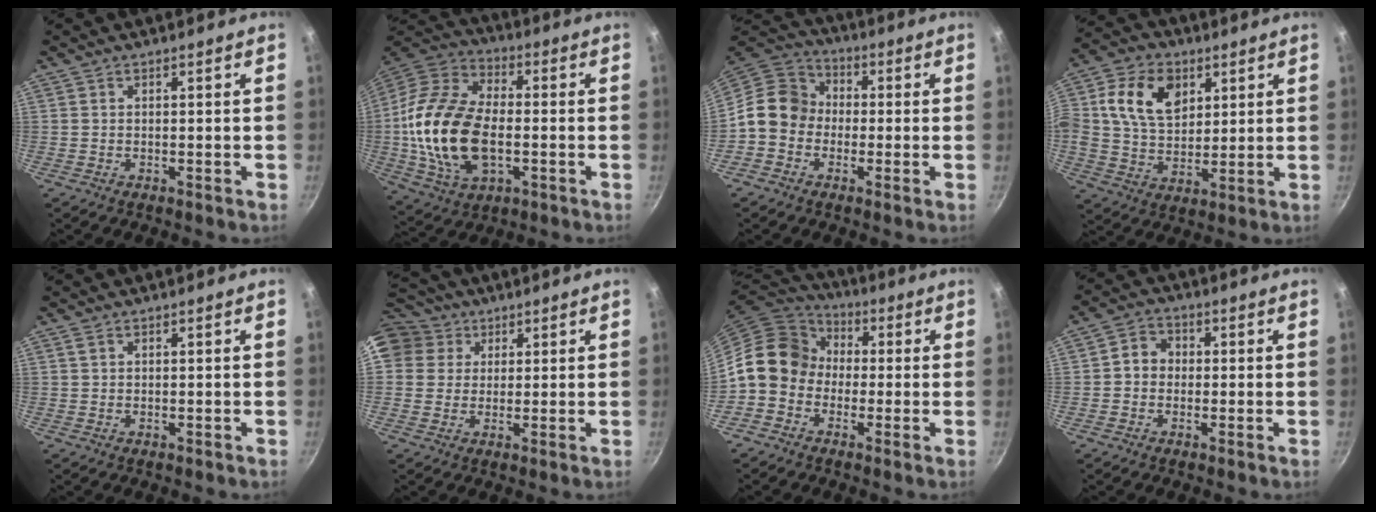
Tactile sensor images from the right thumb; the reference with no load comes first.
{"total": 21.9, "force": [-2.2, 13.3, 17.3], "torque": [-0.331, 0.024, -0.047]}
{"total": 10.7, "force": [-1.4, 9.3, 5.1], "torque": [-0.052, 0.034, -0.052]}
{"total": 13.5, "force": [4.3, 9.5, 8.6], "torque": [-0.137, -0.007, 0.071]}
{"total": 0.7, "force": [0.4, 0.4, 0.5], "torque": [-0.006, 0.001, 0.007]}
{"total": 11.7, "force": [4.9, 9.9, 4.0], "torque": [-0.063, 0.014, 0.080]}
{"total": 12.7, "force": [-0.7, 10.8, 6.7], "torque": [-0.077, 0.037, -0.035]}
{"total": 4.4, "force": [0.0, 3.9, 2.1], "torque": [-0.014, 0.011, -0.011]}